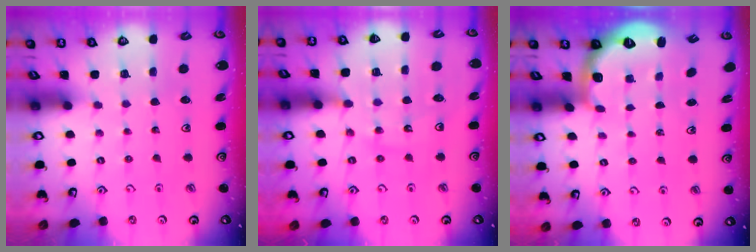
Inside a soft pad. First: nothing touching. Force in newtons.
{"total": 15.3, "press": 14.7, "slide": 4.1}
{"total": 2.7, "press": 1.7, "slide": 2.1}